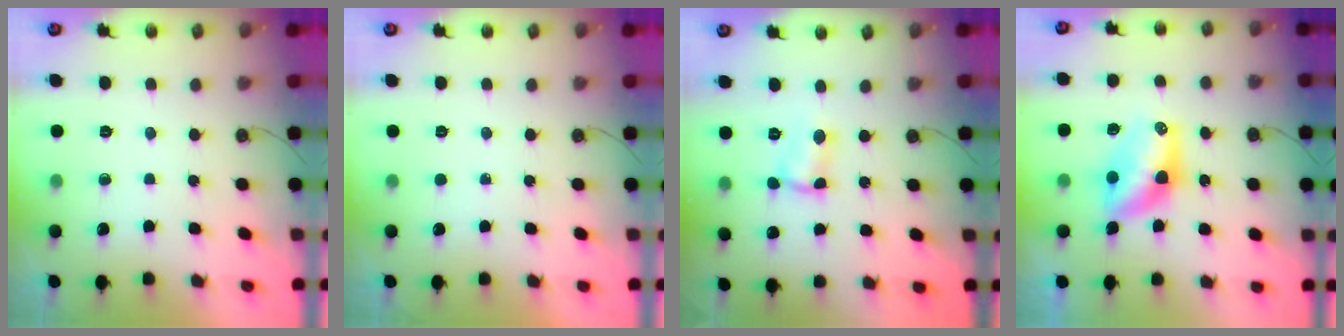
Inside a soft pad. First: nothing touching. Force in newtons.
{"total": 0.0}
{"total": 2.9, "press": 2.9, "slide": 0.2}
{"total": 9.9, "press": 9.1, "slide": 4.1}